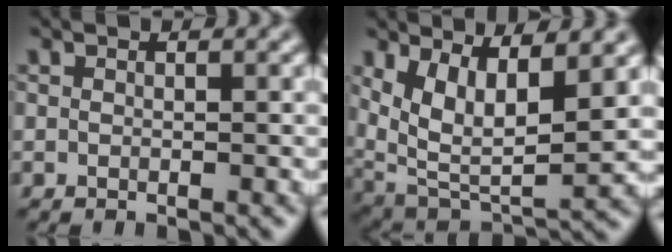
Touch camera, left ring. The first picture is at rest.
{"total": 8.2, "force": [3.2, 3.6, 6.7], "torque": [-0.138, -0.019, 0.066]}